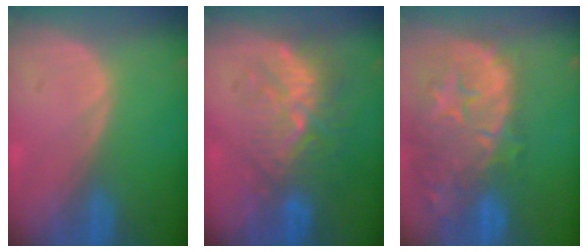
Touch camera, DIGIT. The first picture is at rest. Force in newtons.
{"total": 9.4, "press": 8.7, "slide": 3.5}
{"total": 15.1, "press": 12.0, "slide": 9.2}